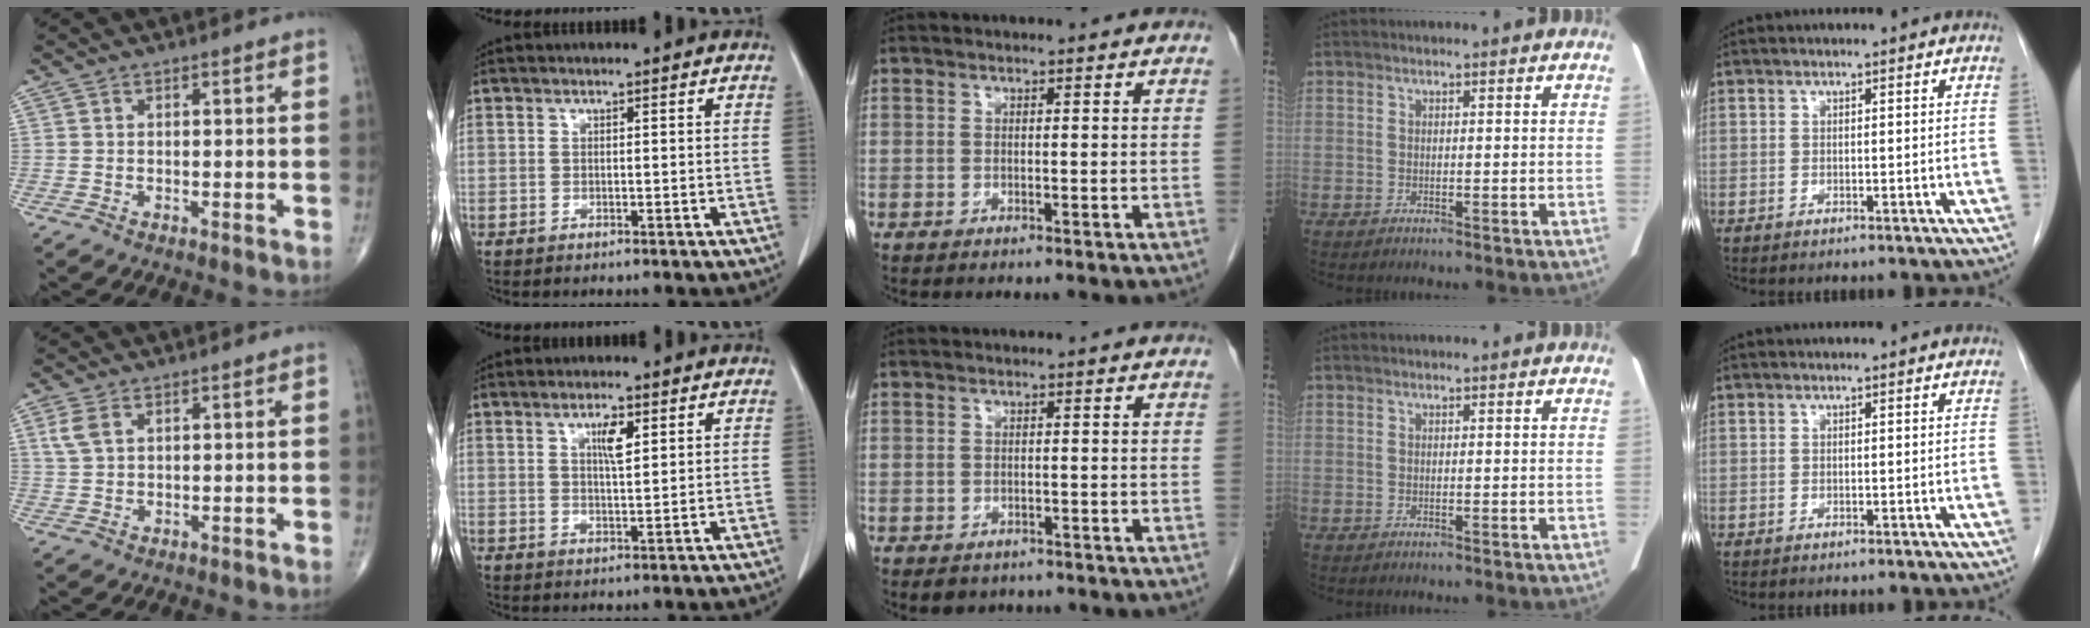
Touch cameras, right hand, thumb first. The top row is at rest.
{"thumb": {"total": 3.5, "force": [1.5, 2.0, 2.4], "torque": [-0.056, 0.005, 0.038]}, "index": {"total": 3.6, "force": [1.6, 0.7, 3.1], "torque": [-0.055, -0.001, 0.028]}, "middle": {"total": 3.1, "force": [-2.4, 1.9, 0.7], "torque": [-0.007, 0.001, -0.029]}}